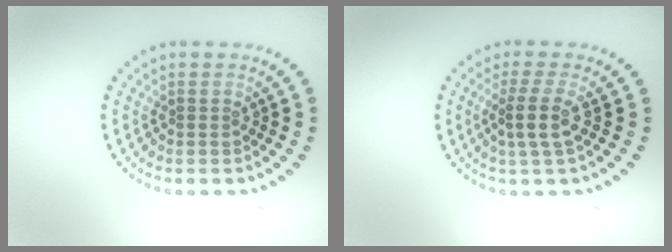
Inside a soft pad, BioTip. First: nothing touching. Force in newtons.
{"total": 2.5, "press": 1.9, "slide": 1.6}